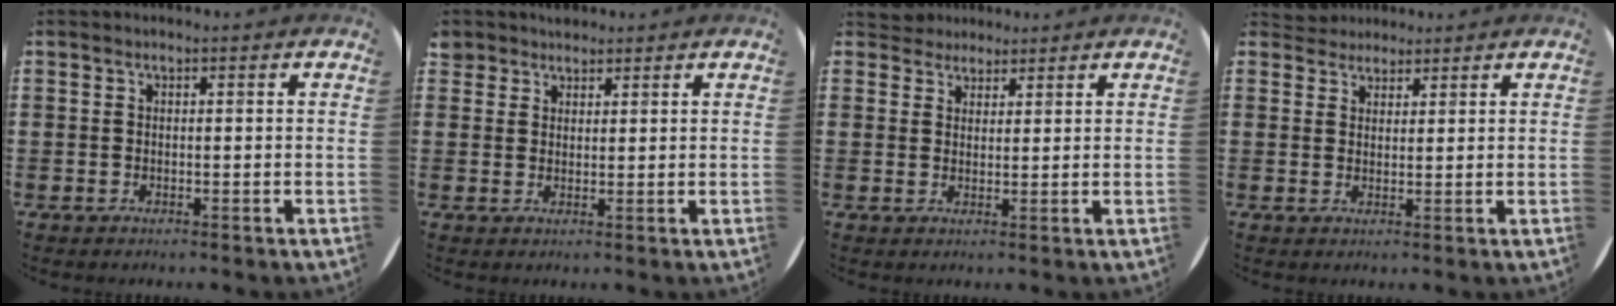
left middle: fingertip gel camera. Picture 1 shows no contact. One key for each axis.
{"total": 2.3, "fx": 2.1, "fy": 1.1, "fz": -0.2, "tx": 0.006, "ty": 0.004, "tz": 0.039}
{"total": 3.2, "fx": 2.9, "fy": 1.2, "fz": -0.2, "tx": -0.006, "ty": 0.000, "tz": 0.058}
{"total": 2.8, "fx": 2.6, "fy": 0.9, "fz": -0.3, "tx": -0.002, "ty": -0.001, "tz": 0.051}